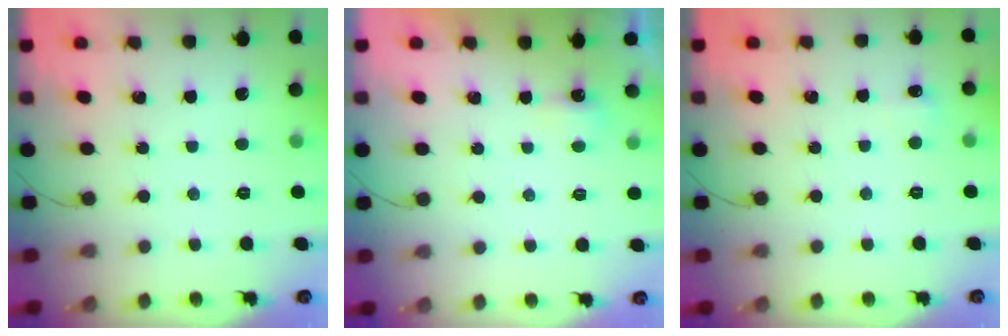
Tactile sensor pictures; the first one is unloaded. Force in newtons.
{"total": 2.3, "press": 2.2, "slide": 0.6}
{"total": 4.6, "press": 4.4, "slide": 1.4}